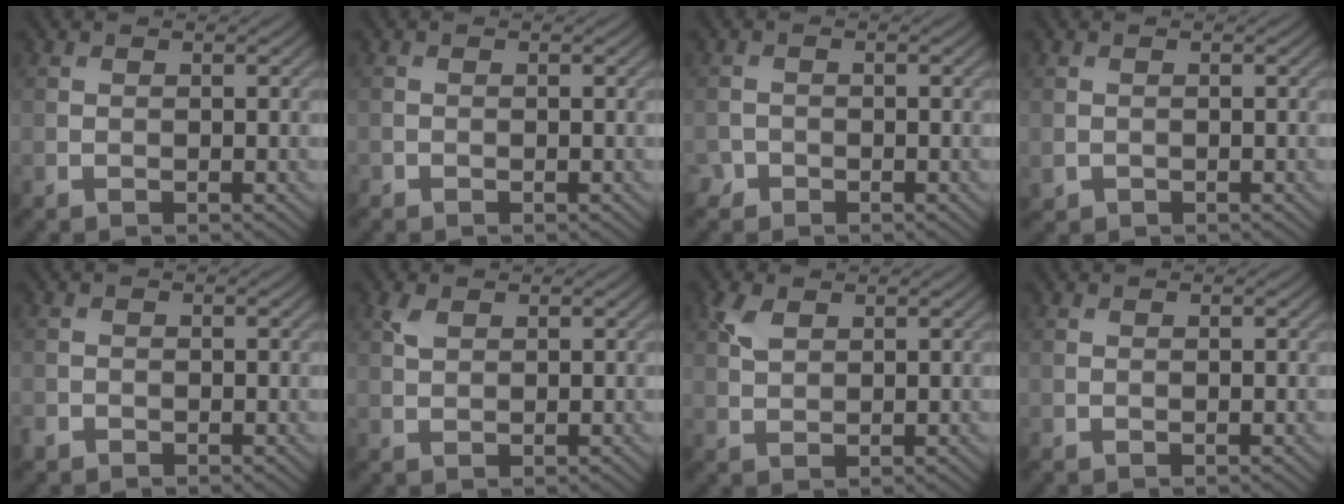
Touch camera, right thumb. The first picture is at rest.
{"total": 0.0}
{"total": 1.3, "force": [-0.9, 0.9, 0.1], "torque": [0.001, 0.000, -0.023]}
{"total": 0.7, "force": [-0.2, 0.6, 0.2], "torque": [-0.006, -0.007, -0.002]}
{"total": 1.0, "force": [-0.8, 0.6, 0.1], "torque": [-0.004, -0.002, -0.020]}
{"total": 1.7, "force": [0.9, 0.9, 1.1], "torque": [-0.030, 0.004, 0.020]}
{"total": 2.8, "force": [1.5, 1.6, 1.8], "torque": [-0.048, 0.003, 0.030]}
{"total": 0.0}